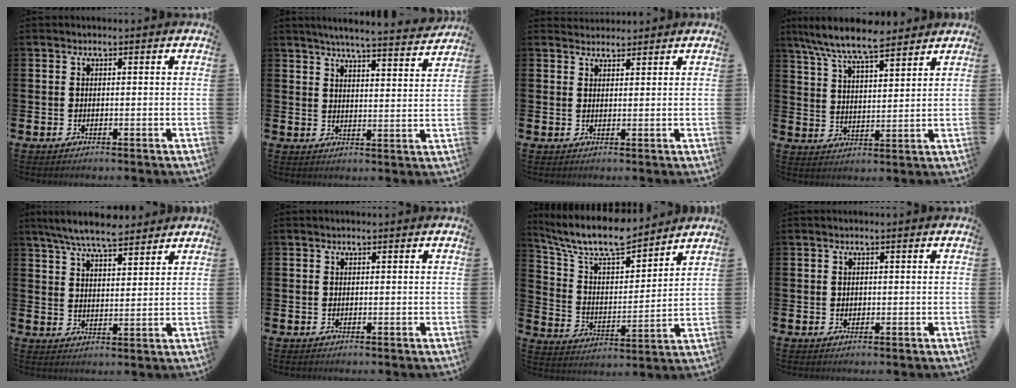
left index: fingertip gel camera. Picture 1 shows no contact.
{"total": 5.6, "force": [5.4, -0.4, 1.3], "torque": [-0.033, -0.038, 0.091]}
{"total": 2.1, "force": [2.0, 0.6, -0.2], "torque": [0.012, -0.010, 0.035]}
{"total": 8.4, "force": [7.7, 1.3, 3.2], "torque": [-0.088, -0.031, 0.138]}
{"total": 7.3, "force": [6.7, 1.2, 2.6], "torque": [-0.062, -0.023, 0.121]}
{"total": 0.0}
{"total": 9.6, "force": [8.6, 2.3, 3.5], "torque": [-0.107, -0.054, 0.152]}
{"total": 0.6, "force": [0.4, 0.5, 0.1], "torque": [0.009, 0.000, 0.003]}